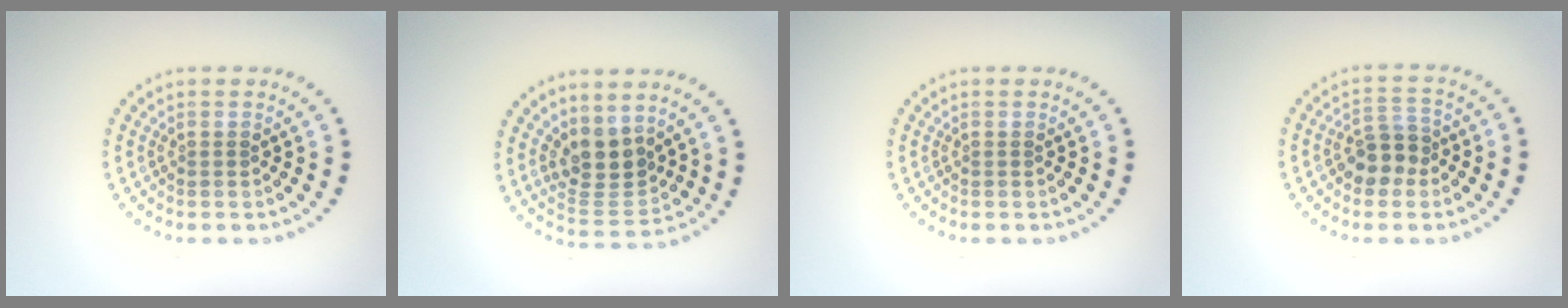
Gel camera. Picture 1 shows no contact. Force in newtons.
{"total": 3.8, "press": 3.4, "slide": 1.7}
{"total": 0.0}
{"total": 3.5, "press": 3.3, "slide": 1.0}